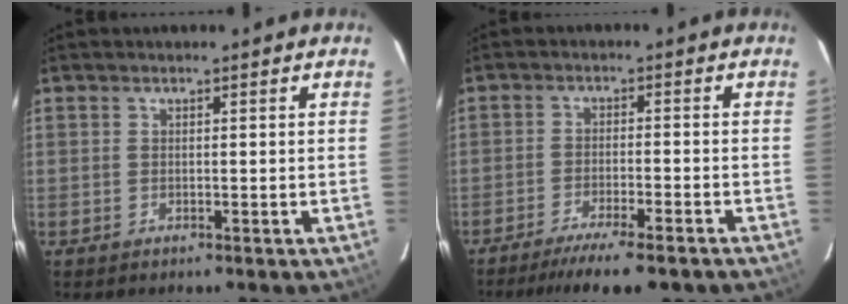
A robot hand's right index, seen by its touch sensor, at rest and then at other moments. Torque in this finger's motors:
{"motor_torque": [1.14, -1.00, 0.57, 0.12]}